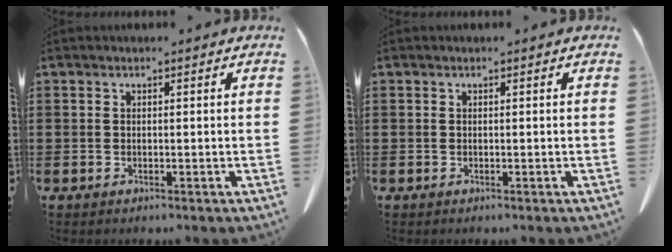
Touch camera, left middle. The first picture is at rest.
{"total": 0.0}